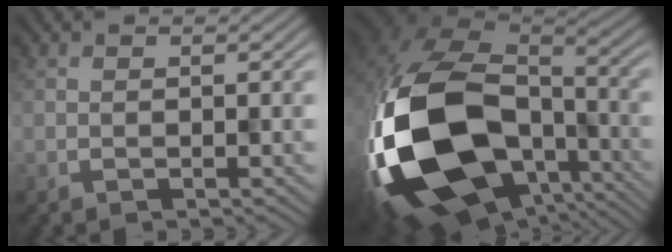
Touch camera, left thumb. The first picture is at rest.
{"total": 21.0, "force": [-6.6, 13.6, 14.6], "torque": [-0.388, -0.083, -0.070]}